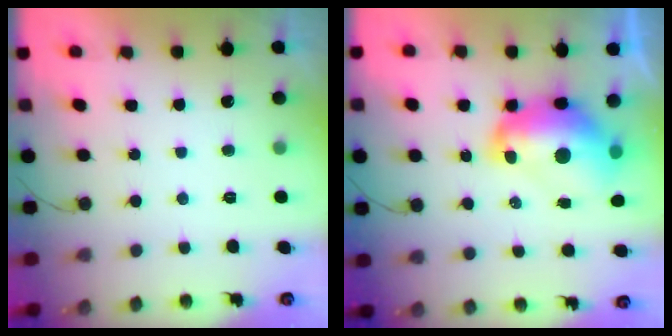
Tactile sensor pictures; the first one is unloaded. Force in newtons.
{"total": 14.1, "press": 14.0, "slide": 1.4}